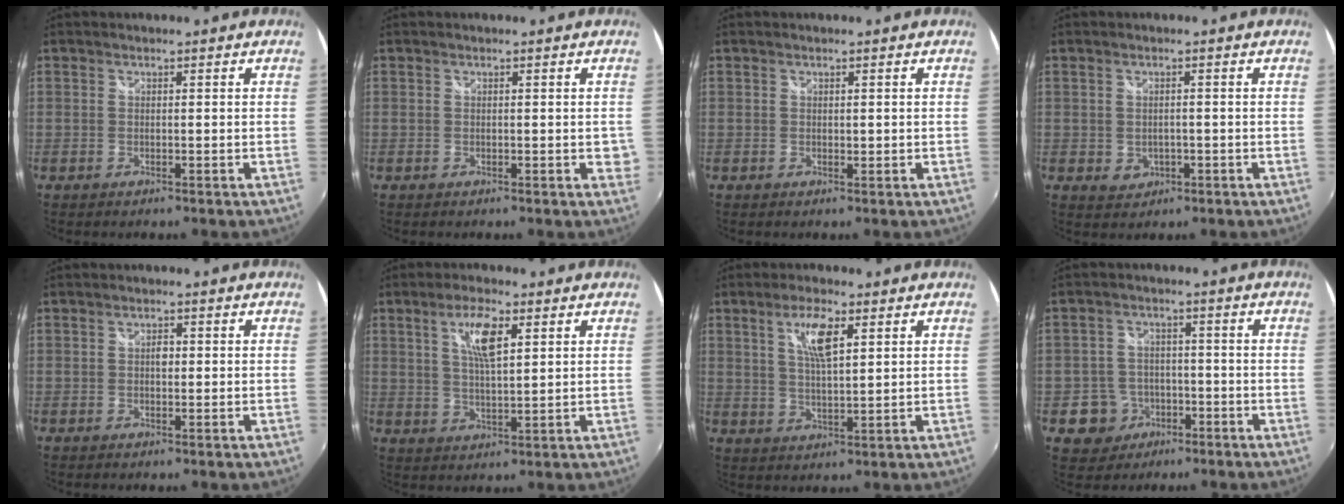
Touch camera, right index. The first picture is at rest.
{"total": 1.8, "force": [0.1, 1.0, 1.4], "torque": [-0.013, 0.001, 0.004]}
{"total": 0.6, "force": [0.4, 0.3, 0.4], "torque": [-0.004, 0.000, 0.006]}
{"total": 3.2, "force": [-0.5, 2.6, 1.8], "torque": [-0.036, -0.002, -0.001]}
{"total": 1.3, "force": [0.0, 0.9, 0.9], "torque": [-0.015, 0.004, -0.002]}
{"total": 6.9, "force": [2.9, 1.9, 5.9], "torque": [-0.108, 0.003, 0.054]}
{"total": 6.5, "force": [2.9, 1.8, 5.6], "torque": [-0.102, 0.002, 0.055]}
{"total": 6.4, "force": [-2.9, 5.7, 0.6], "torque": [-0.030, 0.019, -0.040]}